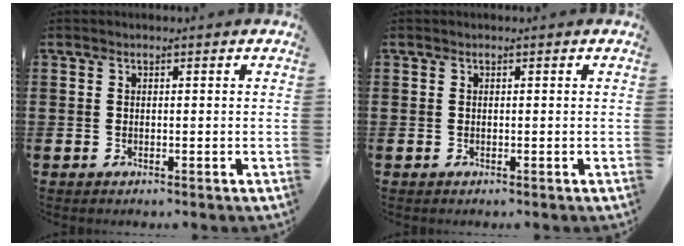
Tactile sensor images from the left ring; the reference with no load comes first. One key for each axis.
{"total": 0.0}